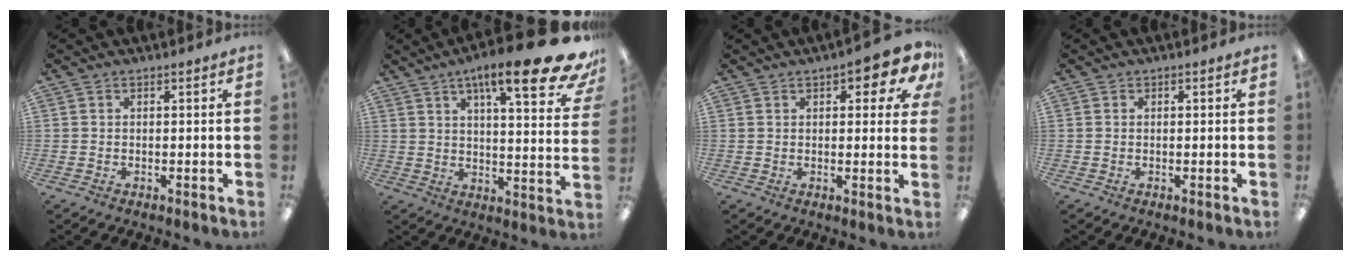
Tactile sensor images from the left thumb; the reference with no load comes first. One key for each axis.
{"total": 18.6, "fx": 11.3, "fy": 4.1, "fz": 14.1, "tx": -0.200, "ty": -0.065, "tz": 0.169}
{"total": 7.3, "fx": 3.5, "fy": 3.0, "fz": 5.7, "tx": -0.072, "ty": -0.009, "tz": 0.055}
{"total": 0.0}